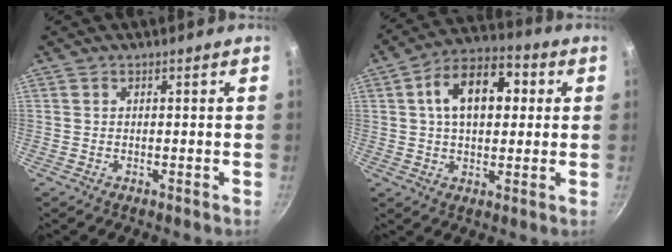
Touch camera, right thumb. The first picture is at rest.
{"total": 14.3, "force": [2.9, 8.8, 11.0], "torque": [-0.135, 0.020, 0.031]}